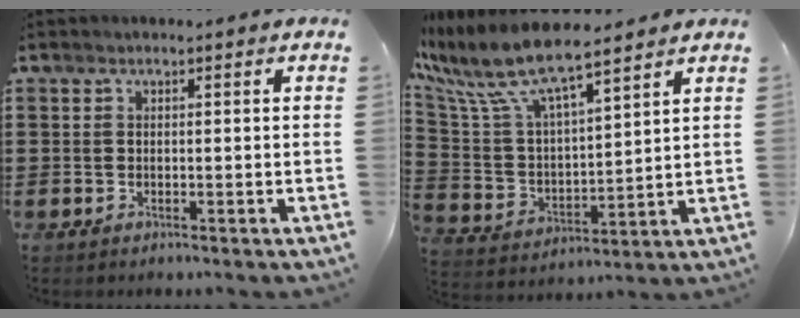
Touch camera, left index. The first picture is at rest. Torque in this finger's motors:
{"motor_torque": [2.14, 0.00, 1.05, 0.21]}